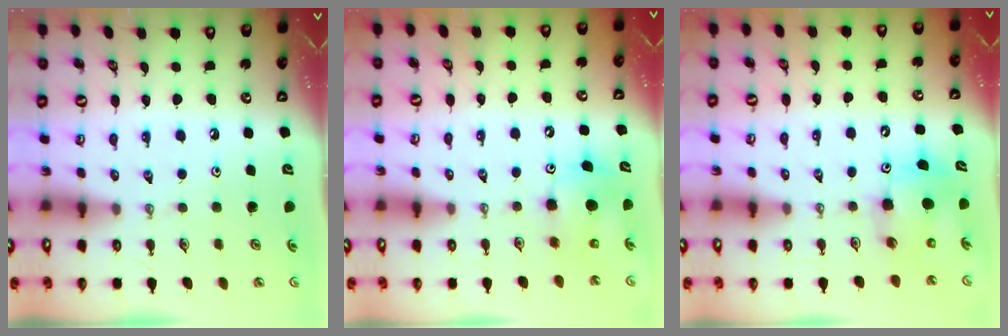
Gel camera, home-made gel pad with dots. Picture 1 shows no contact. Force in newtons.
{"total": 9.8, "press": 9.8, "slide": 1.2}
{"total": 8.3, "press": 8.1, "slide": 1.9}